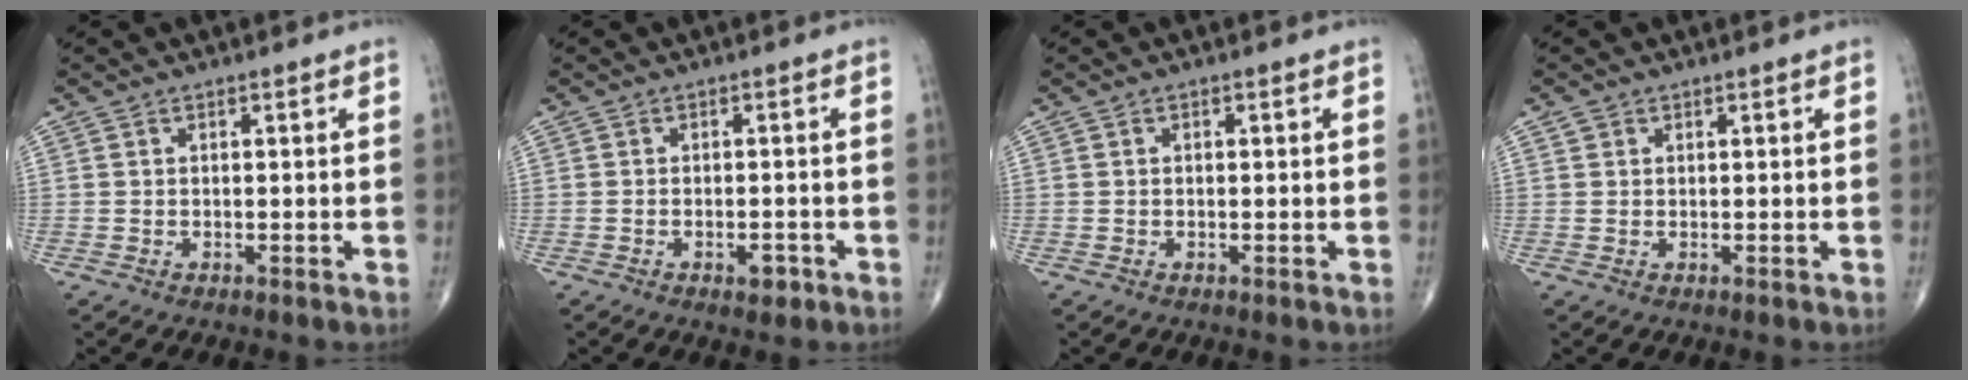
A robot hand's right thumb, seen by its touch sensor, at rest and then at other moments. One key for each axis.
{"total": 2.5, "fx": -1.3, "fy": 1.3, "fz": 1.8, "tx": -0.020, "ty": 0.007, "tz": -0.015}
{"total": 0.0}
{"total": 0.9, "fx": 0.5, "fy": 0.8, "fz": 0.2, "tx": 0.005, "ty": -0.001, "tz": 0.006}